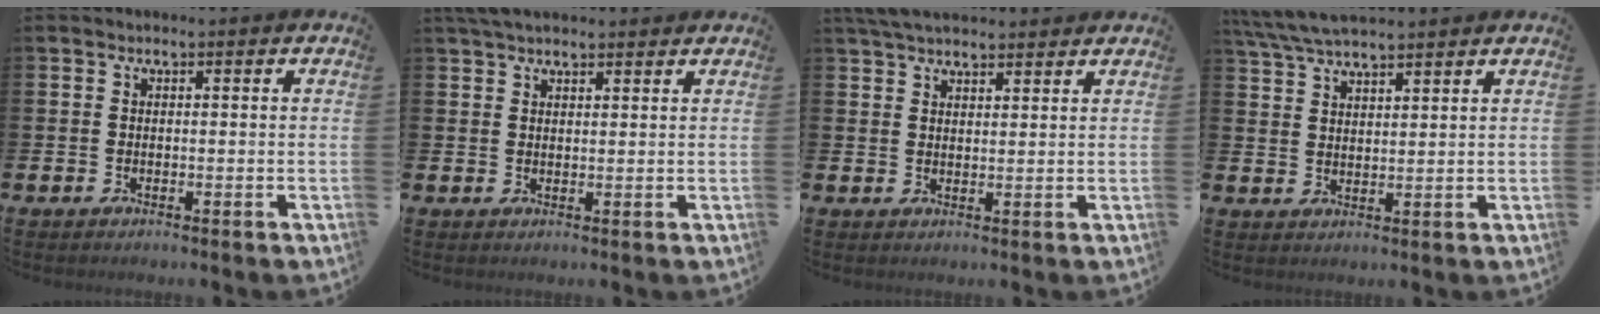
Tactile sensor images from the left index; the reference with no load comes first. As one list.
[{"total": 3.3, "force": [3.0, 0.9, 1.2], "torque": [-0.027, -0.002, 0.055]}, {"total": 4.4, "force": [4.1, 1.0, 1.3], "torque": [-0.031, -0.009, 0.076]}, {"total": 5.4, "force": [5.1, 0.6, 1.7], "torque": [-0.052, -0.015, 0.096]}]